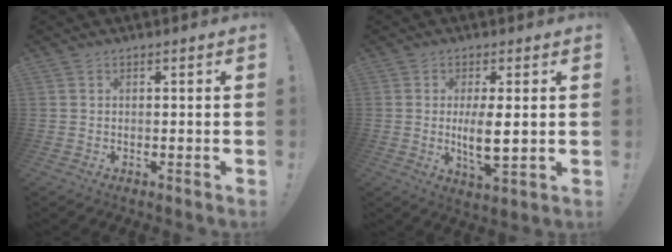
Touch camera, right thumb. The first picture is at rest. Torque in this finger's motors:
{"motor_torque": [-0.47, 0.50, -0.08, 0.29, 0.25]}